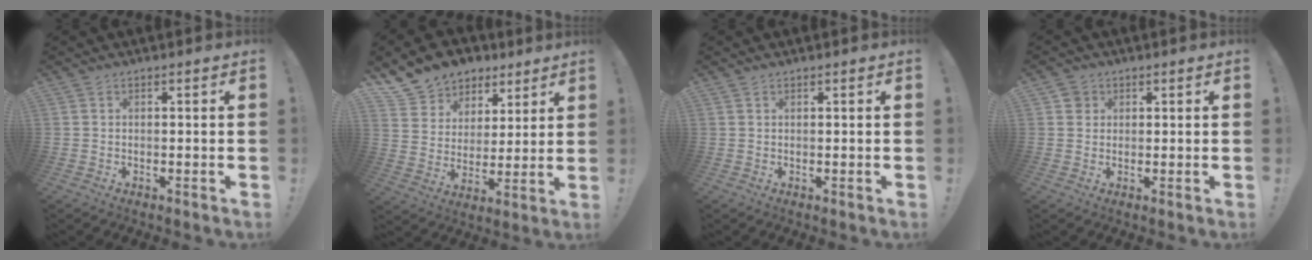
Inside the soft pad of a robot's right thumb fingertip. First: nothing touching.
{"total": 11.2, "force": [7.7, 7.8, 2.0], "torque": [-0.037, -0.060, 0.150]}
{"total": 0.6, "force": [0.5, 0.2, 0.2], "torque": [-0.001, -0.002, 0.009]}
{"total": 3.0, "force": [1.3, 2.7, 0.4], "torque": [-0.002, 0.000, 0.023]}